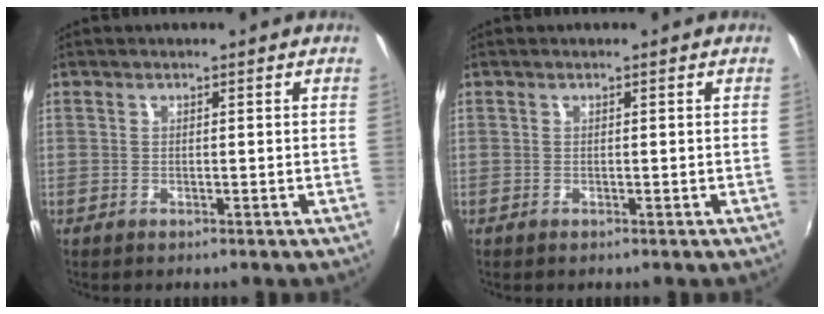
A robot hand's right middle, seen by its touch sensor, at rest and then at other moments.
{"total": 0.0}